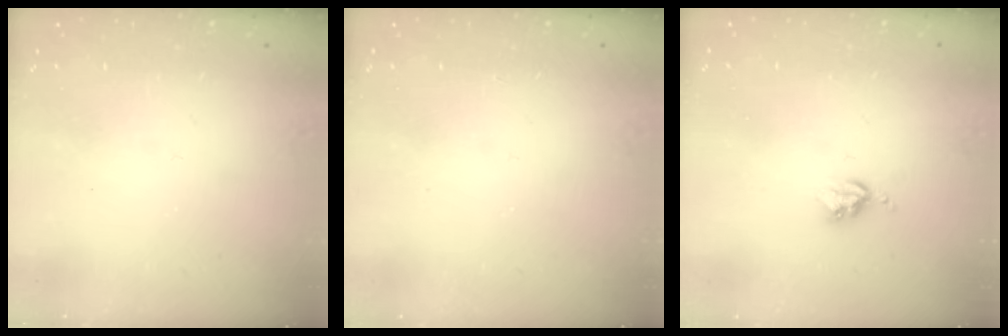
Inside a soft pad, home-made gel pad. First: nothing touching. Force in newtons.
{"total": 1.7, "press": 1.7, "slide": 0.2}
{"total": 3.8, "press": 3.8, "slide": 0.5}